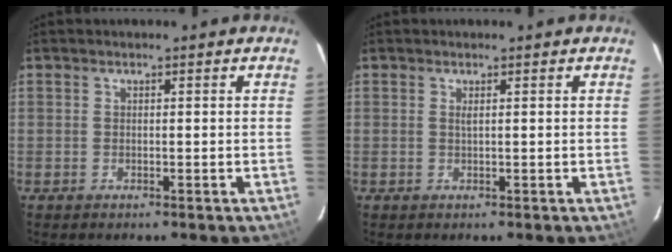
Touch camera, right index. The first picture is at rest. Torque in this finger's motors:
{"motor_torque": [-0.07, 0.05, -0.05, 0.02]}